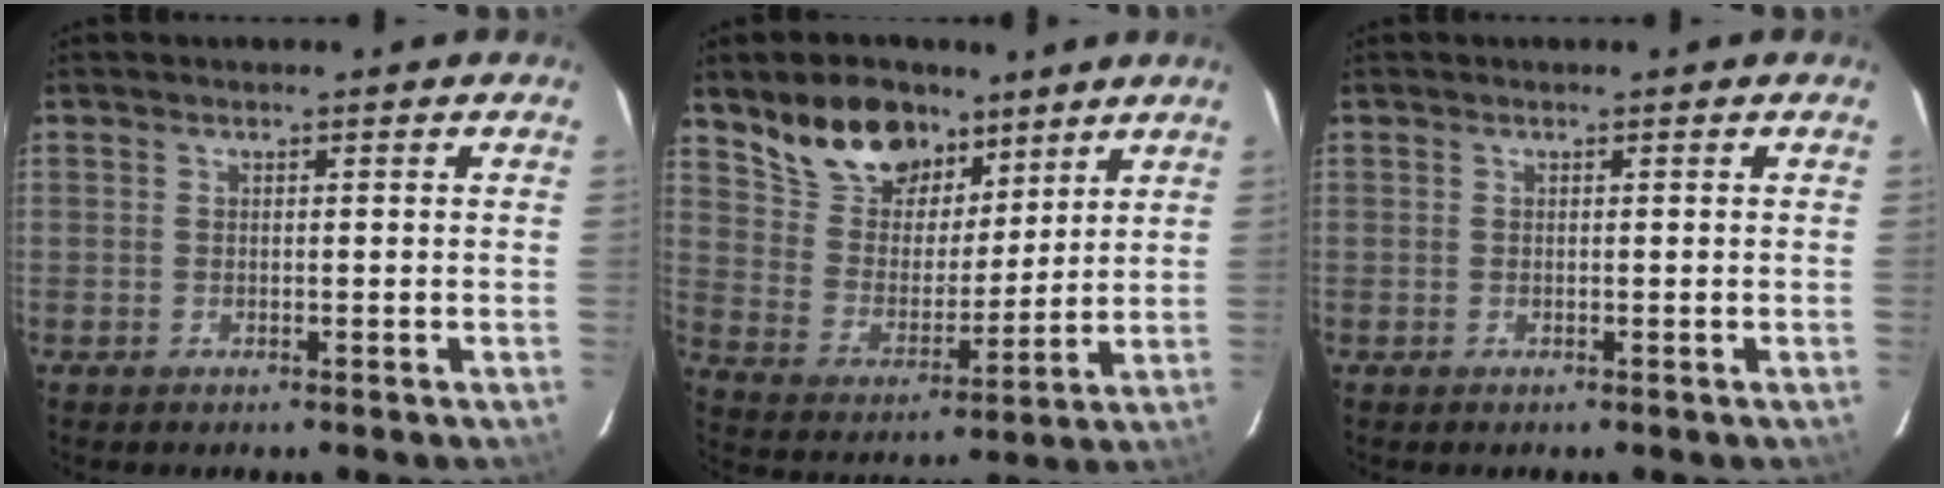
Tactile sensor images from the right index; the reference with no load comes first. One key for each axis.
{"total": 14.7, "fx": 9.9, "fy": 8.5, "fz": 6.7, "tx": -0.146, "ty": 0.031, "tz": 0.190}
{"total": 0.0}